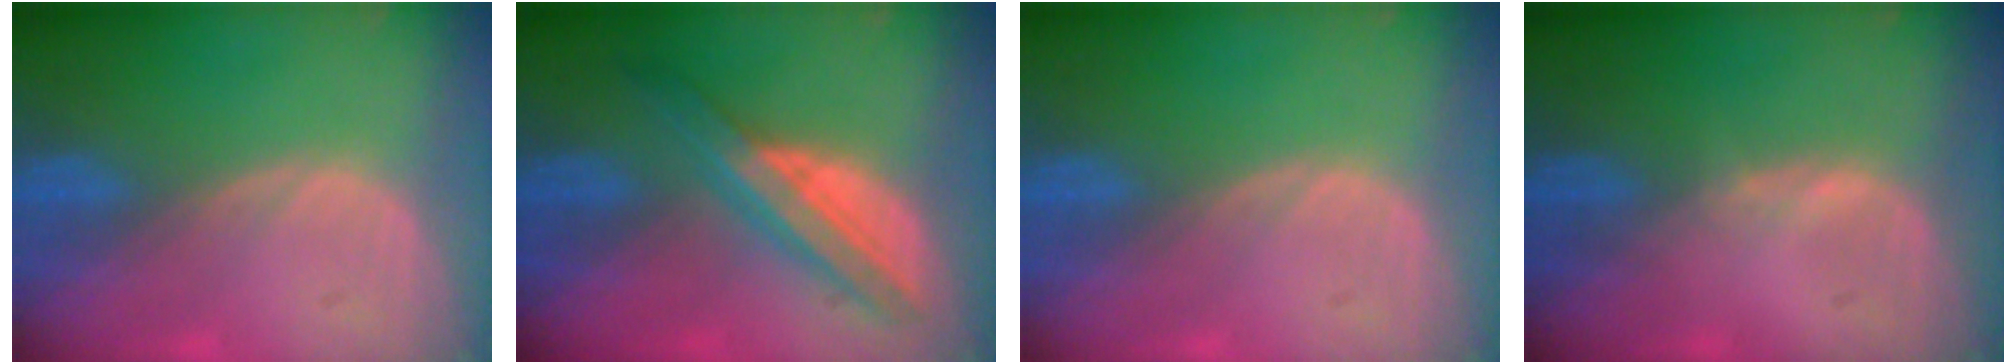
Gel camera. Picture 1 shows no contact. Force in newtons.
{"total": 7.5, "press": 7.5, "slide": 0.4}
{"total": 0.0}
{"total": 0.6, "press": 0.5, "slide": 0.3}